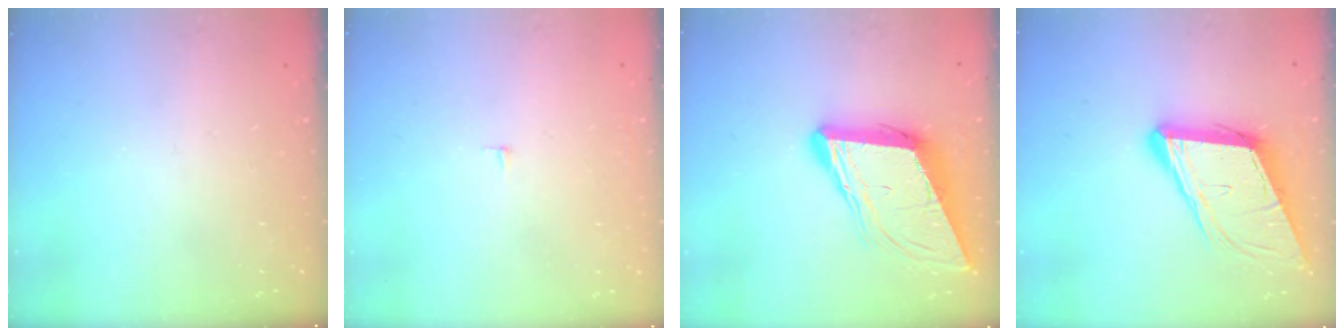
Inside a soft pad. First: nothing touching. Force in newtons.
{"total": 2.7, "press": 2.7, "slide": 0.2}
{"total": 13.9, "press": 13.5, "slide": 3.6}
{"total": 13.6, "press": 13.1, "slide": 3.9}